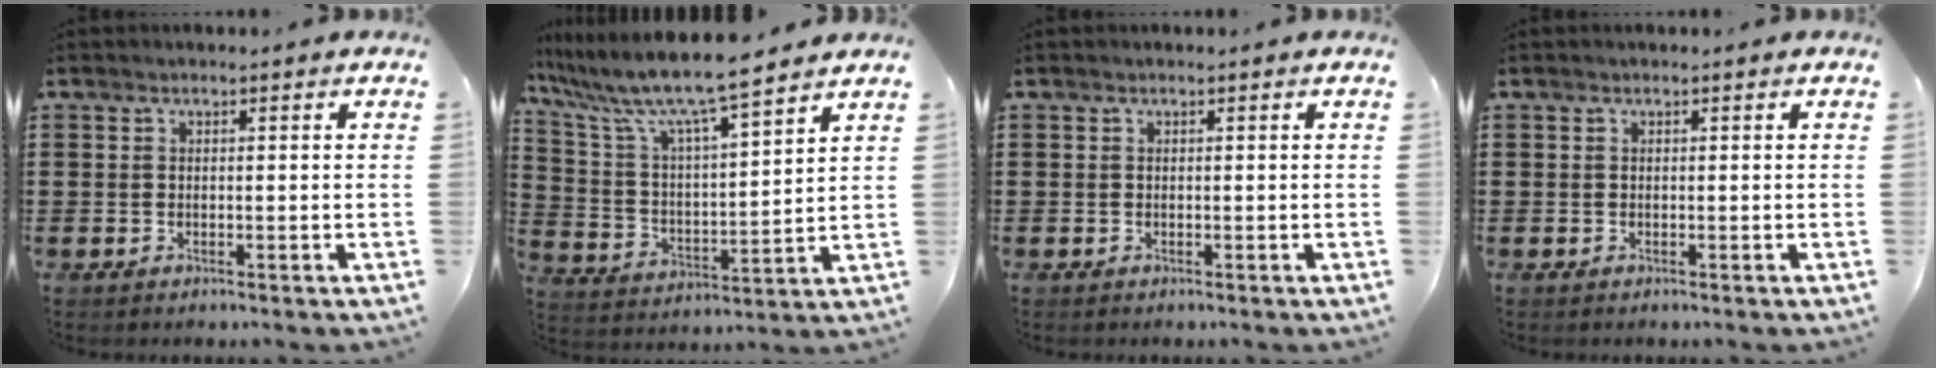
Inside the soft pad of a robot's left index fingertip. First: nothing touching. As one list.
[{"total": 9.1, "force": [8.0, 0.1, 4.4], "torque": [-0.121, -0.050, 0.131]}, {"total": 0.0}, {"total": 0.0}]